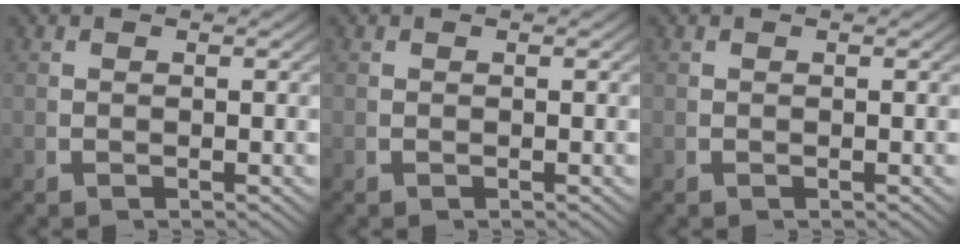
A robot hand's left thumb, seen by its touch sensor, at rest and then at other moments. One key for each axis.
{"total": 0.0}
{"total": 0.0}